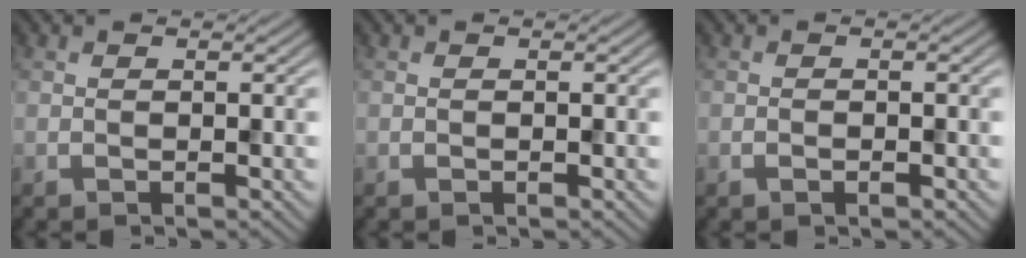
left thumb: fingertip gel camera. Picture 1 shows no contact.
{"total": 0.0}
{"total": 0.7, "force": [-0.6, 0.2, 0.3], "torque": [-0.007, 0.001, -0.009]}